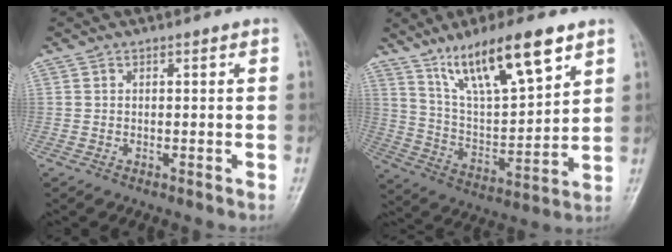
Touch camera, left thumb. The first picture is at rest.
{"total": 17.6, "force": [11.0, 4.8, 12.9], "torque": [-0.201, -0.044, 0.209]}